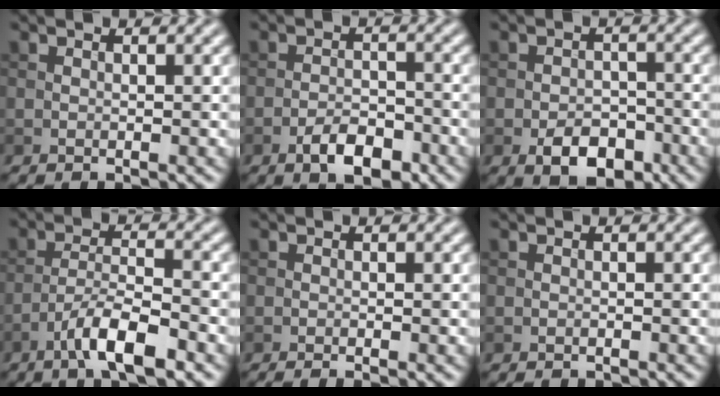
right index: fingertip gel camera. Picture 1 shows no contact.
{"total": 3.8, "force": [-2.3, 1.7, 2.6], "torque": [-0.038, 0.005, -0.041]}
{"total": 4.4, "force": [-2.3, 2.6, 2.7], "torque": [-0.040, -0.004, -0.041]}
{"total": 5.8, "force": [-3.7, 1.3, 4.3], "torque": [-0.076, 0.006, -0.070]}
{"total": 1.3, "force": [-0.7, 0.3, 1.1], "torque": [-0.010, -0.002, -0.014]}
{"total": 0.6, "force": [-0.6, 0.1, 0.1], "torque": [0.001, -0.002, -0.009]}